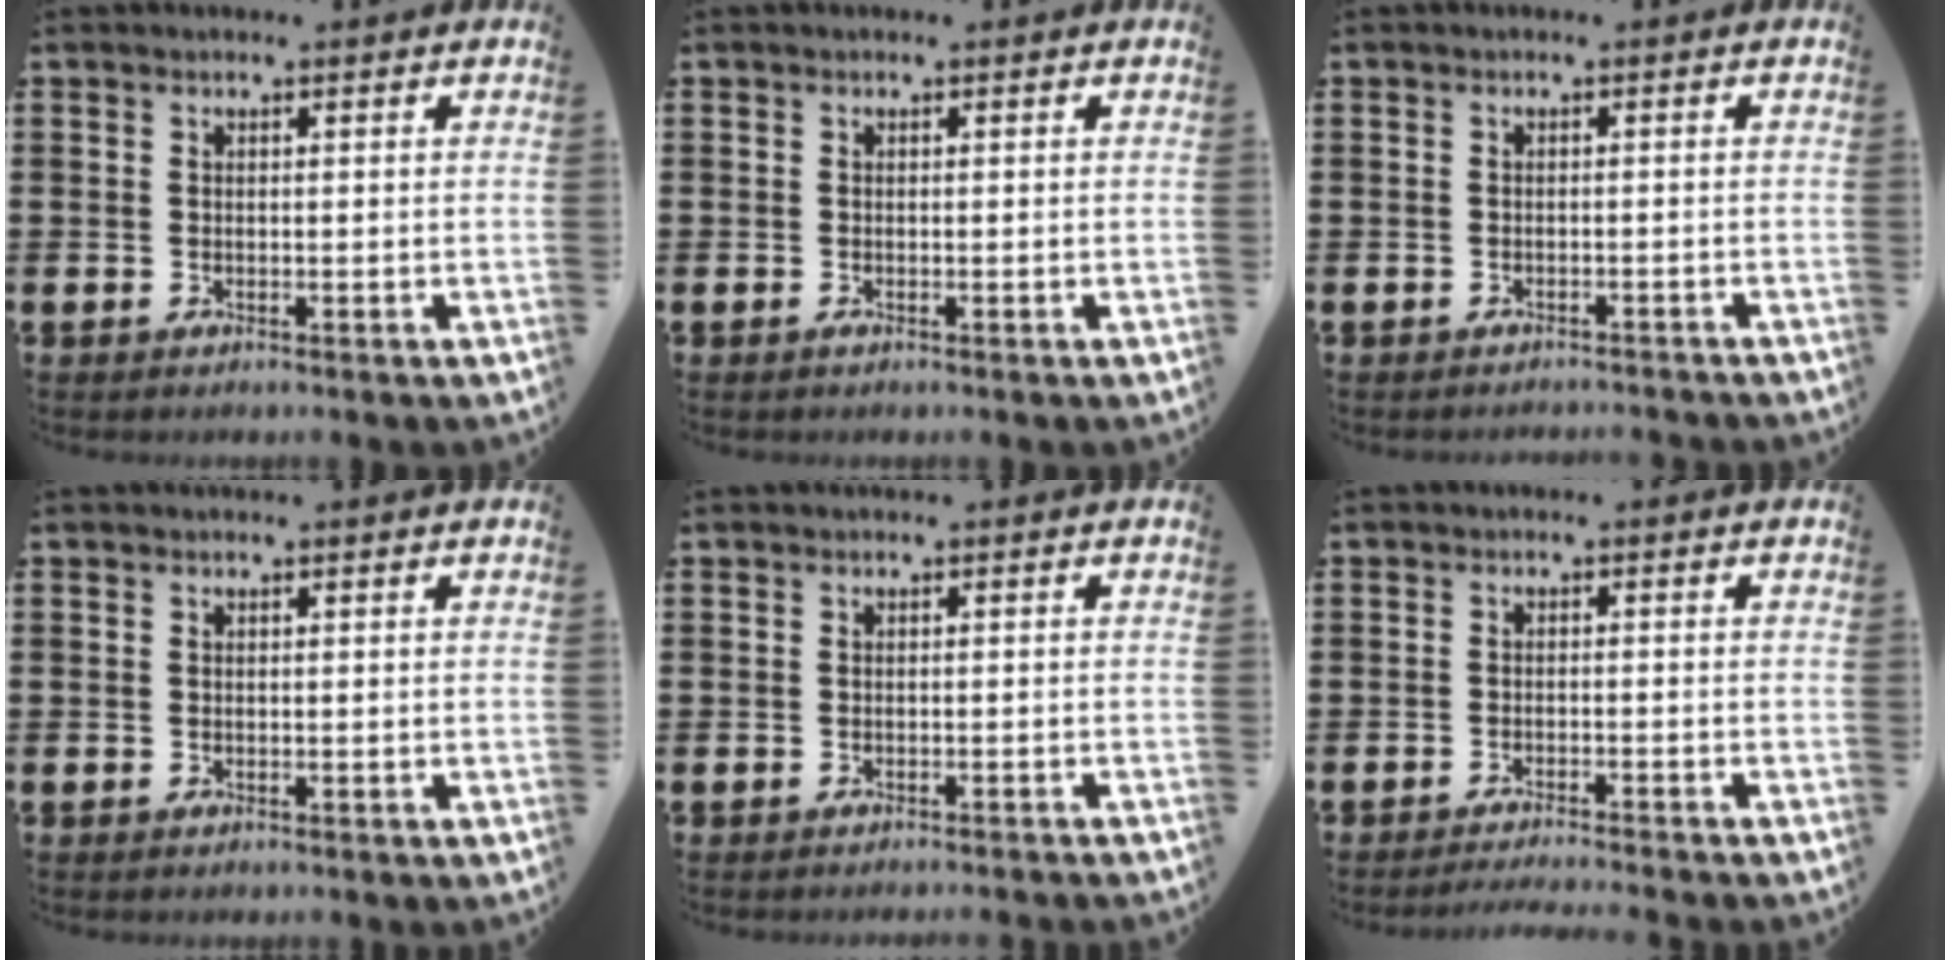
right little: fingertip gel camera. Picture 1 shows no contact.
{"total": 0.0}
{"total": 0.8, "force": [-0.8, -0.1, 0.0], "torque": [-0.002, 0.001, -0.017]}
{"total": 0.0}
{"total": 0.6, "force": [-0.6, -0.2, 0.0], "torque": [0.001, 0.000, -0.013]}
{"total": 1.4, "force": [-1.4, -0.3, 0.3], "torque": [-0.003, 0.002, -0.028]}